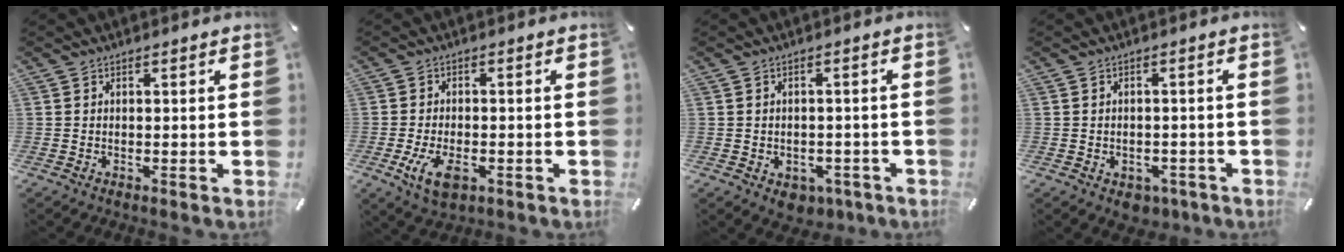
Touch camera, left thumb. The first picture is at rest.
{"total": 7.1, "force": [-2.5, 4.0, 5.3], "torque": [-0.114, -0.004, -0.048]}
{"total": 3.9, "force": [-2.0, 2.9, 1.7], "torque": [-0.026, 0.013, -0.032]}
{"total": 3.1, "force": [-1.7, 2.3, 1.2], "torque": [-0.019, 0.009, -0.031]}